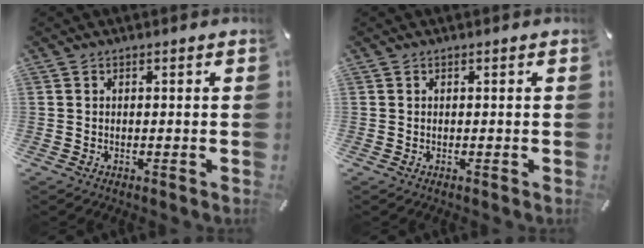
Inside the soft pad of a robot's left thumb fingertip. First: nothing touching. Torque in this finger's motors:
{"motor_torque": [0.00, 0.00, 0.00, 0.00, 0.00]}